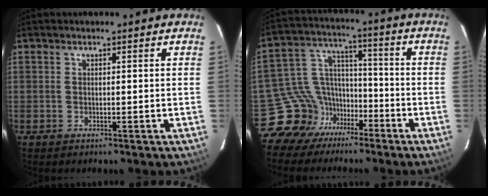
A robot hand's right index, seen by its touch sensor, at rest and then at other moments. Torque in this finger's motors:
{"motor_torque": [-0.27, -0.51, -0.27, -0.21]}